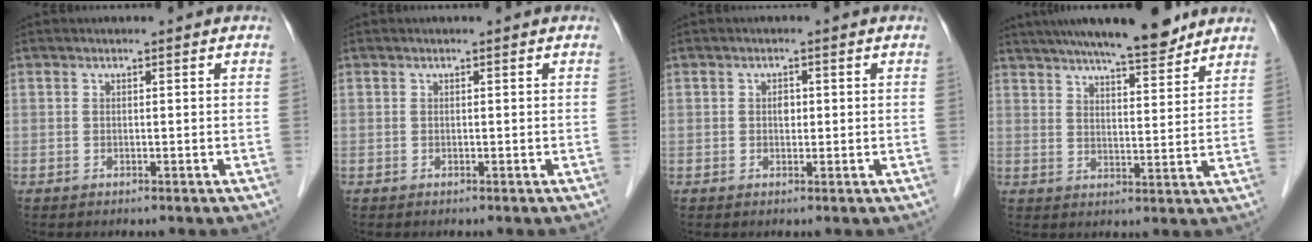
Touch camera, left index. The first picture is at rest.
{"total": 0.0}
{"total": 1.3, "force": [0.1, 0.9, 0.9], "torque": [-0.013, 0.003, 0.000]}
{"total": 13.8, "force": [11.7, 1.8, 7.0], "torque": [-0.111, 0.014, 0.174]}